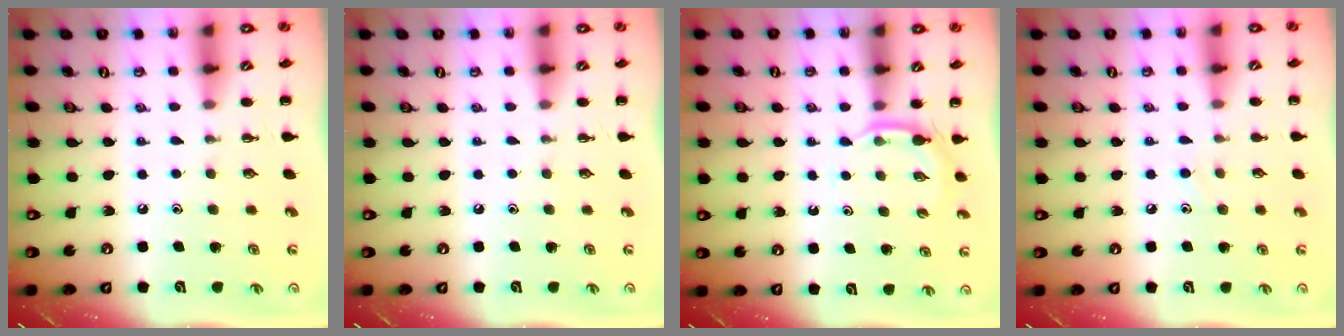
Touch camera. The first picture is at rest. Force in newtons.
{"total": 0.0}
{"total": 3.1, "press": 2.9, "slide": 1.1}
{"total": 5.9, "press": 5.4, "slide": 2.3}